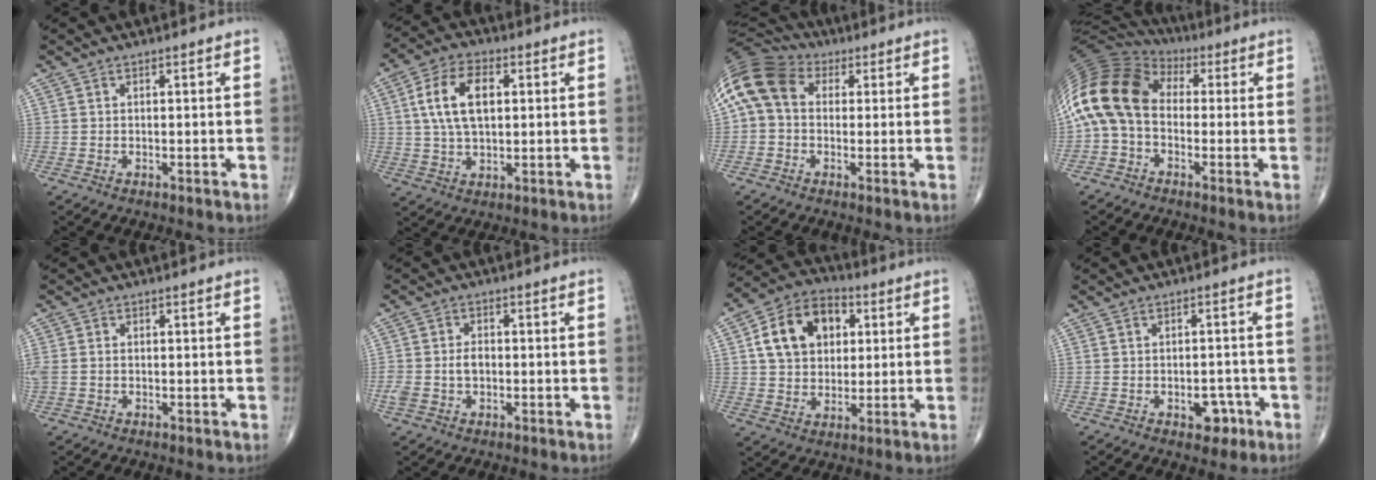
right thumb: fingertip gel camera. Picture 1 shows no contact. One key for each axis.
{"total": 11.2, "fx": 2.3, "fy": 6.2, "fz": 9.0, "tx": -0.160, "ty": 0.007, "tz": 0.039}
{"total": 12.2, "fx": 2.0, "fy": 9.0, "fz": 7.9, "tx": -0.153, "ty": 0.037, "tz": 0.026}
{"total": 15.5, "fx": -0.2, "fy": 10.9, "fz": 11.1, "tx": -0.220, "ty": 0.045, "tz": -0.017}
{"total": 3.3, "fx": -0.3, "fy": 2.5, "fz": 2.1, "tx": -0.067, "ty": 0.011, "tz": -0.001}
{"total": 4.4, "fx": -0.6, "fy": 3.1, "fz": 3.1, "tx": -0.065, "ty": 0.014, "tz": -0.008}
{"total": 14.3, "fx": 3.7, "fy": 10.4, "fz": 9.0, "tx": -0.125, "ty": 0.007, "tz": 0.057}
{"total": 4.5, "fx": -2.1, "fy": 2.9, "fz": 2.9, "tx": -0.016, "ty": 0.014, "tz": -0.024}